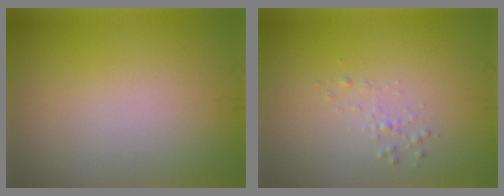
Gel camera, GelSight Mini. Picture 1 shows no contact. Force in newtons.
{"total": 0.7, "press": 0.7, "slide": 0.1}